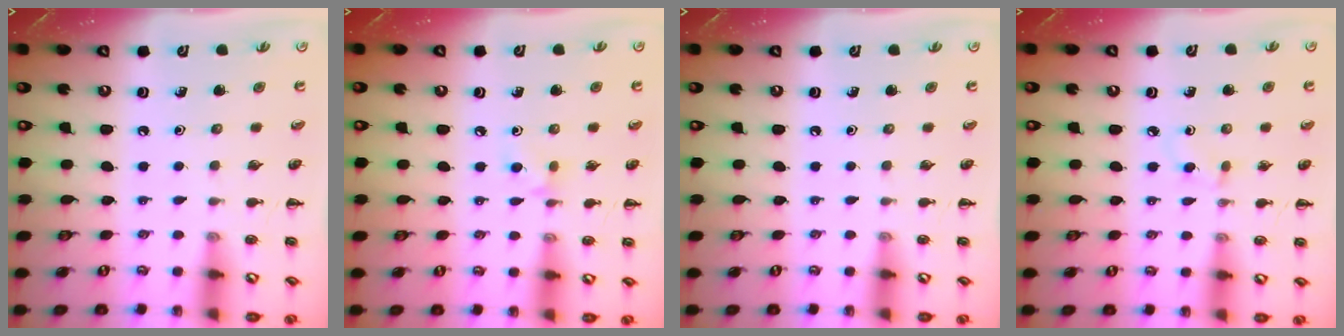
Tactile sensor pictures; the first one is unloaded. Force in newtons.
{"total": 5.0, "press": 4.7, "slide": 1.7}
{"total": 0.0}
{"total": 1.8, "press": 1.6, "slide": 0.8}